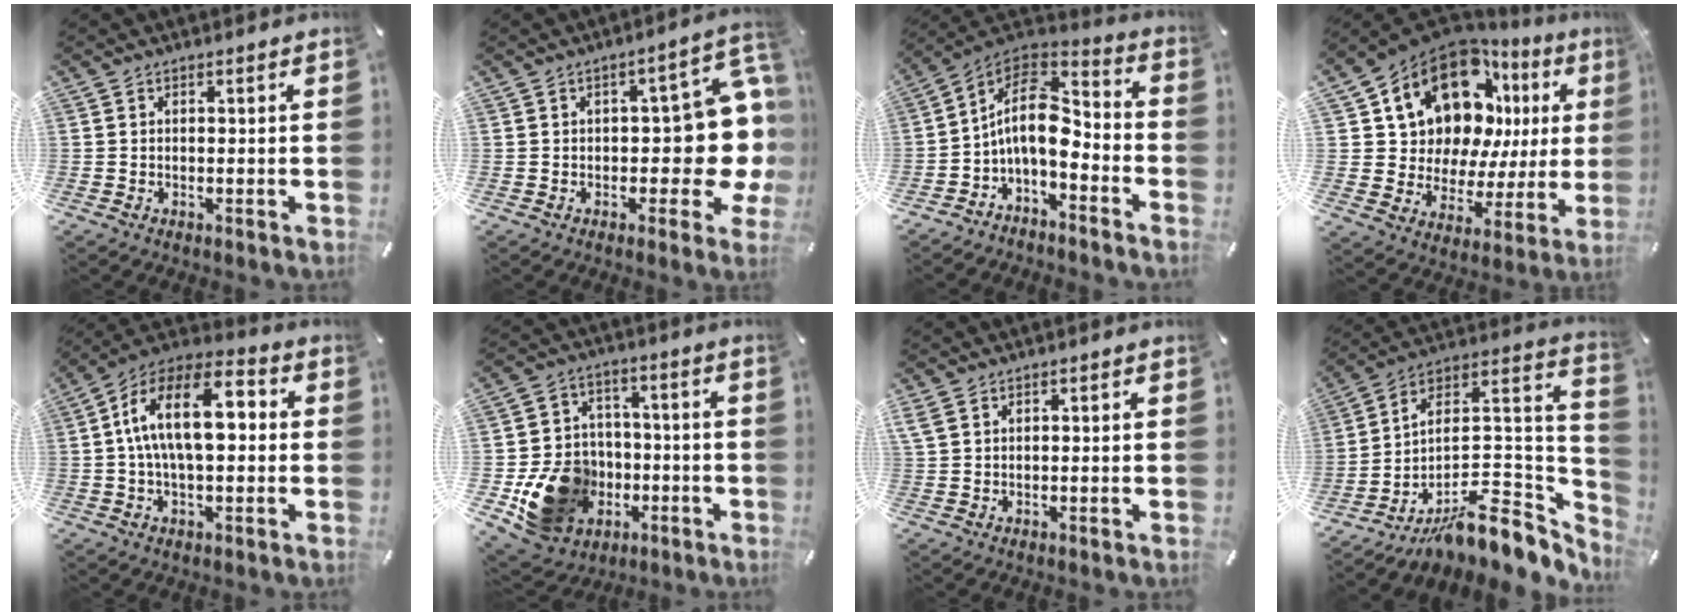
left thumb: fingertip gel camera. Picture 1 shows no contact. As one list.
[{"total": 15.6, "force": [-0.9, 8.0, 13.4], "torque": [-0.144, 0.000, -0.012]}, {"total": 12.4, "force": [-2.3, 7.8, 9.4], "torque": [-0.197, 0.007, -0.040]}, {"total": 17.8, "force": [10.5, 11.2, 8.9], "torque": [-0.144, -0.090, 0.190]}, {"total": 15.5, "force": [1.6, 8.3, 13.0], "torque": [-0.235, 0.001, 0.024]}, {"total": 17.3, "force": [-5.3, 14.3, 8.1], "torque": [-0.143, 0.033, -0.076]}, {"total": 1.9, "force": [1.1, 1.1, 1.1], "torque": [-0.023, 0.001, 0.021]}, {"total": 12.9, "force": [-6.5, 7.4, 8.3], "torque": [-0.090, -0.028, -0.104]}]